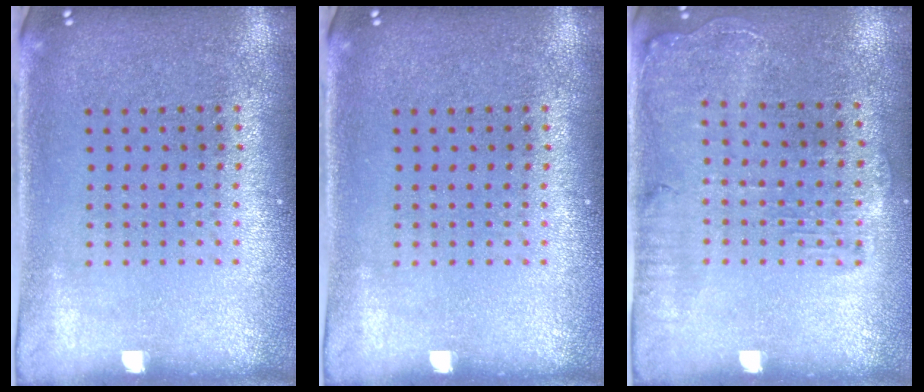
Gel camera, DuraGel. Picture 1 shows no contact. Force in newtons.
{"total": 0.0}
{"total": 1.6, "press": 1.5, "slide": 0.5}